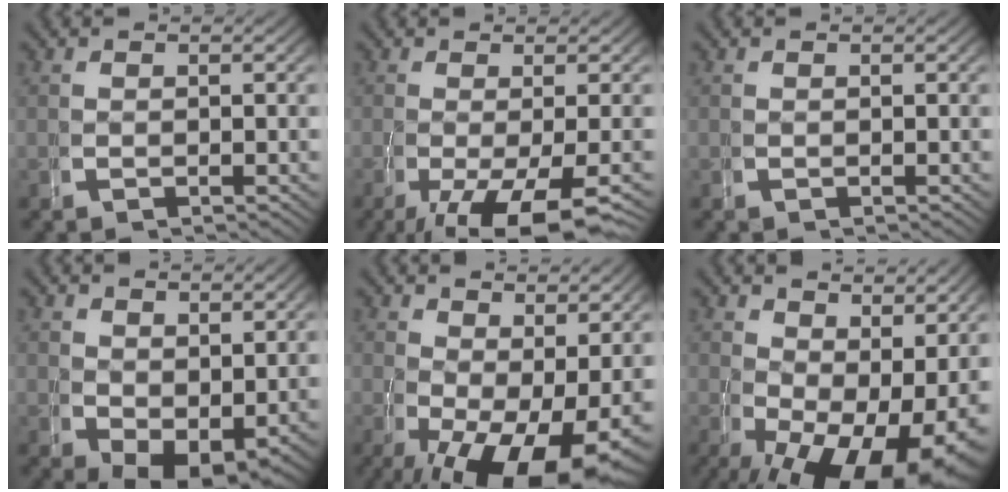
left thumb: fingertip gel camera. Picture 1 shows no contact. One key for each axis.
{"total": 6.7, "fx": -3.1, "fy": 2.5, "fz": 5.4, "tx": -0.101, "ty": -0.028, "tz": -0.026}
{"total": 0.7, "fx": 0.3, "fy": -0.6, "fz": -0.2, "tx": 0.009, "ty": -0.001, "tz": 0.007}
{"total": 4.5, "fx": -0.3, "fy": 3.1, "fz": 3.2, "tx": -0.050, "ty": -0.033, "tz": 0.020}
{"total": 8.9, "fx": -2.0, "fy": 5.1, "fz": 7.0, "tx": -0.103, "ty": -0.048, "tz": -0.001}
{"total": 10.5, "fx": -2.2, "fy": 6.4, "fz": 8.0, "tx": -0.120, "ty": -0.059, "tz": 0.001}